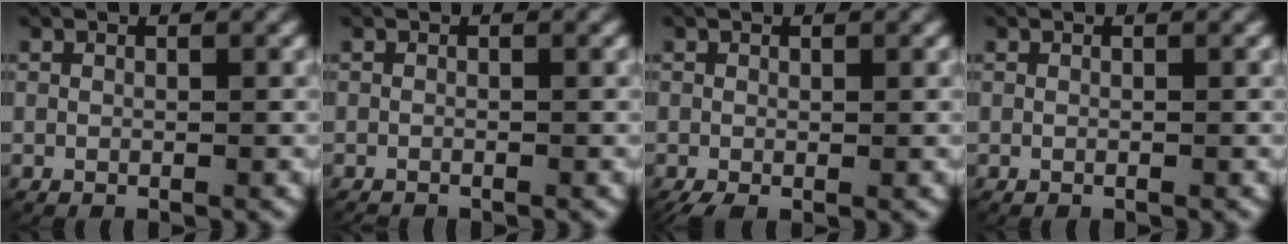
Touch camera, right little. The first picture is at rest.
{"total": 0.6, "force": [-0.6, -0.1, -0.1], "torque": [-0.005, -0.008, -0.008]}
{"total": 1.5, "force": [-1.0, 0.6, 1.0], "torque": [-0.016, -0.010, -0.013]}
{"total": 0.0}